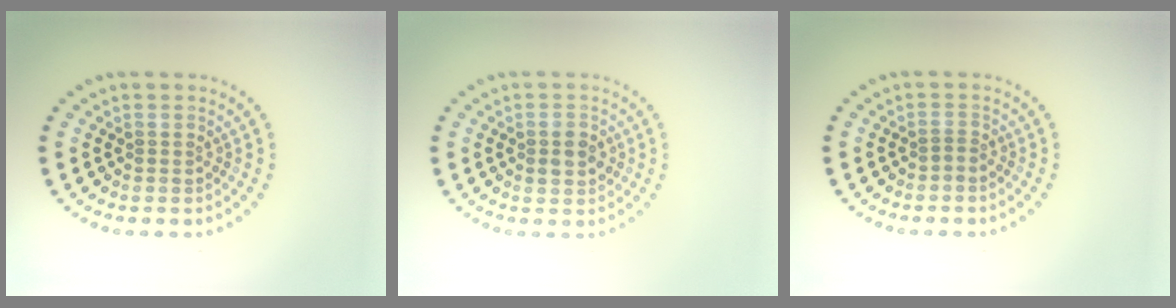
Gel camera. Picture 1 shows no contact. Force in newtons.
{"total": 2.0, "press": 2.0, "slide": 0.0}
{"total": 0.6, "press": 0.3, "slide": 0.5}